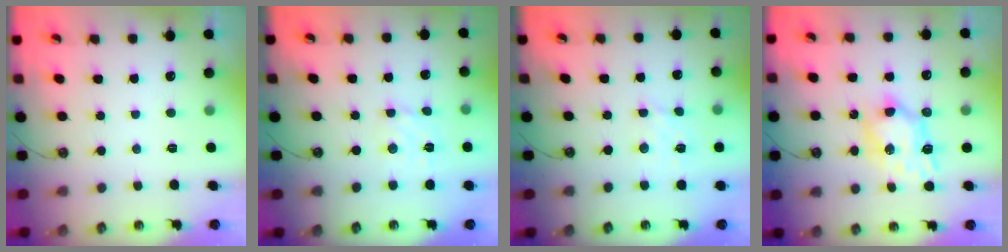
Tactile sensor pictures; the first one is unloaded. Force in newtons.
{"total": 2.9, "press": 2.8, "slide": 0.2}
{"total": 4.7, "press": 4.6, "slide": 0.8}
{"total": 8.3, "press": 8.3, "slide": 0.5}